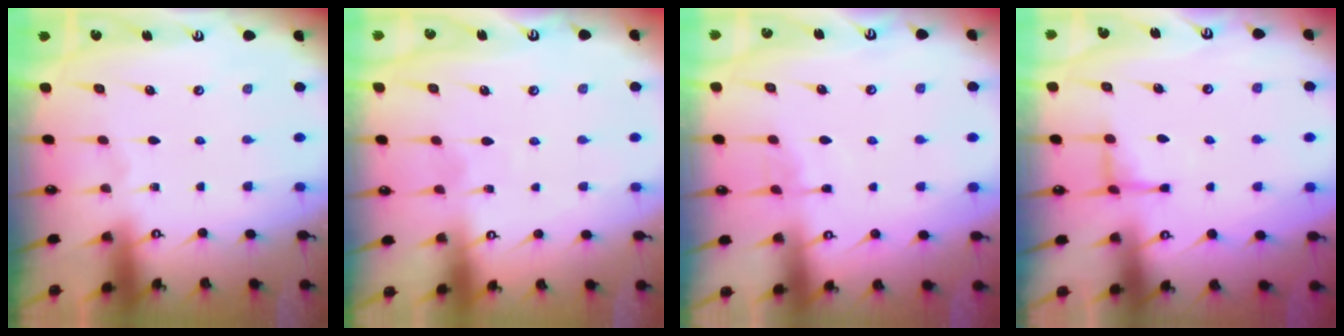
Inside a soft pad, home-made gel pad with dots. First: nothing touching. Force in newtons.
{"total": 6.2, "press": 6.1, "slide": 0.6}
{"total": 3.6, "press": 3.6, "slide": 0.6}
{"total": 4.7, "press": 4.6, "slide": 0.8}